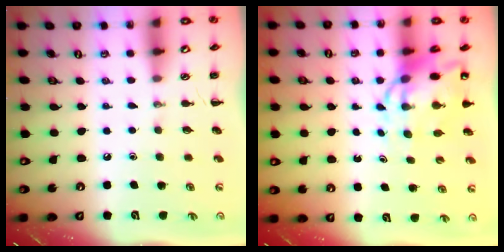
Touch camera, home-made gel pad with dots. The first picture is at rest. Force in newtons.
{"total": 10.0, "press": 9.6, "slide": 2.6}